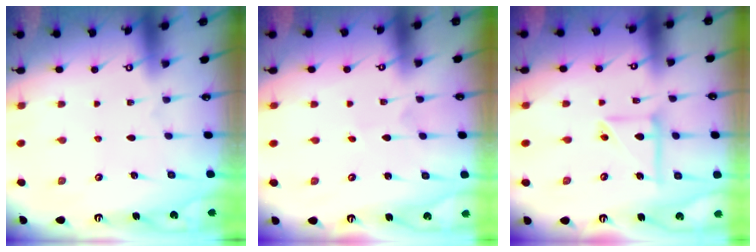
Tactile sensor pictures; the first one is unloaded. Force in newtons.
{"total": 1.6, "press": 1.6, "slide": 0.1}
{"total": 11.6, "press": 11.5, "slide": 1.3}